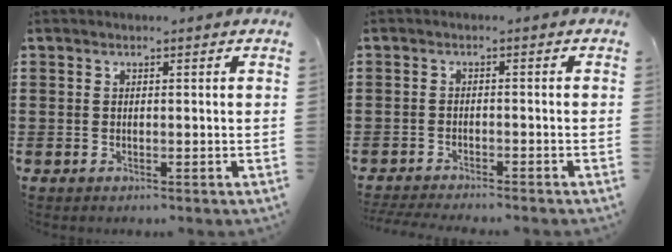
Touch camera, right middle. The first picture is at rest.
{"total": 2.3, "force": [-2.2, -0.1, 0.3], "torque": [-0.014, -0.005, -0.049]}